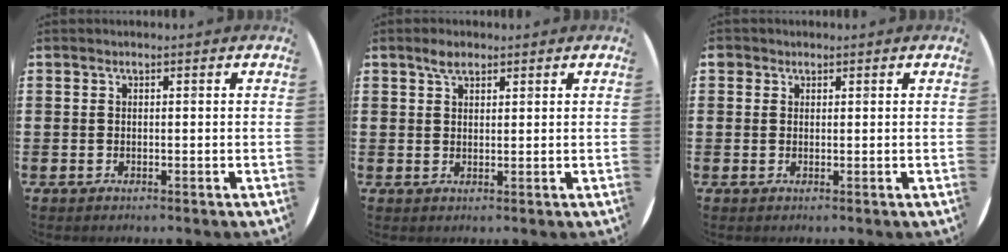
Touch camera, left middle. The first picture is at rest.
{"total": 2.5, "force": [1.9, 1.1, 1.2], "torque": [-0.018, 0.002, 0.033]}
{"total": 0.9, "force": [0.7, 0.6, 0.0], "torque": [-0.003, 0.003, 0.014]}